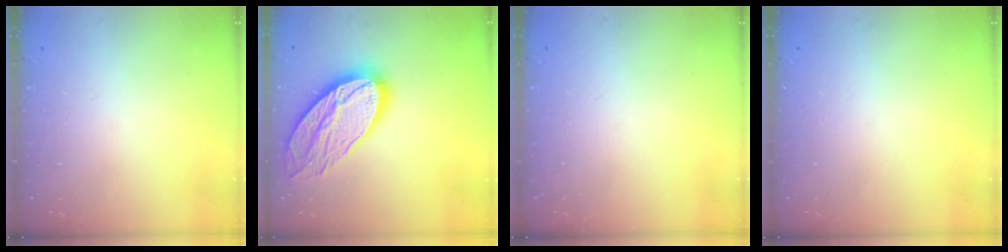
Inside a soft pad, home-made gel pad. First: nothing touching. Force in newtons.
{"total": 22.5, "press": 22.4, "slide": 1.8}
{"total": 0.0}
{"total": 0.0}